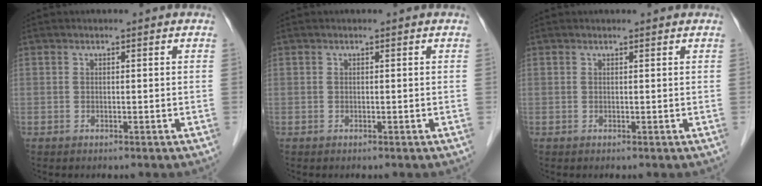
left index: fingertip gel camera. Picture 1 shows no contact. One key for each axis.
{"total": 0.0}
{"total": 0.9, "fx": 0.8, "fy": 0.2, "fz": 0.1, "tx": -0.009, "ty": 0.005, "tz": 0.011}